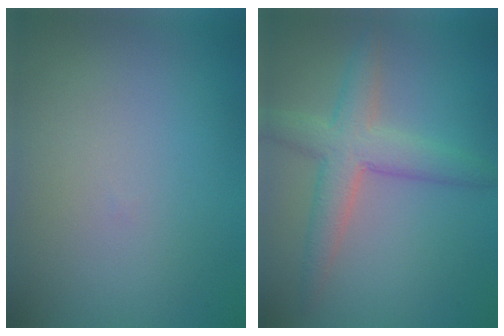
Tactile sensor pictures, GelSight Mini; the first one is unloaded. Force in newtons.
{"total": 4.4, "press": 4.4, "slide": 0.3}